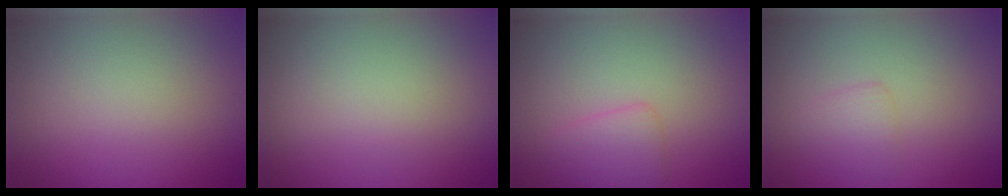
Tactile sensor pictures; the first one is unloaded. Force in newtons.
{"total": 0.0}
{"total": 2.4, "press": 2.4, "slide": 0.0}
{"total": 1.5, "press": 1.5, "slide": 0.1}